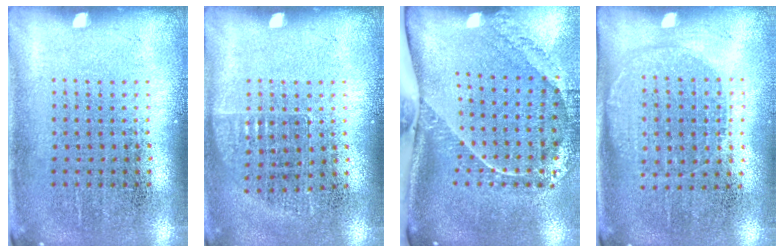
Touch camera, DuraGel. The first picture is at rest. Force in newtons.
{"total": 0.7, "press": 0.7, "slide": 0.1}
{"total": 2.5, "press": 1.8, "slide": 1.8}
{"total": 1.4, "press": 1.2, "slide": 0.6}